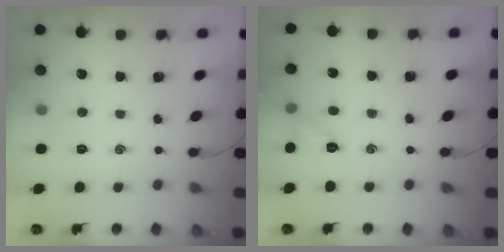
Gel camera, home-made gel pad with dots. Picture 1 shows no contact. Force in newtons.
{"total": 5.9, "press": 5.8, "slide": 0.5}